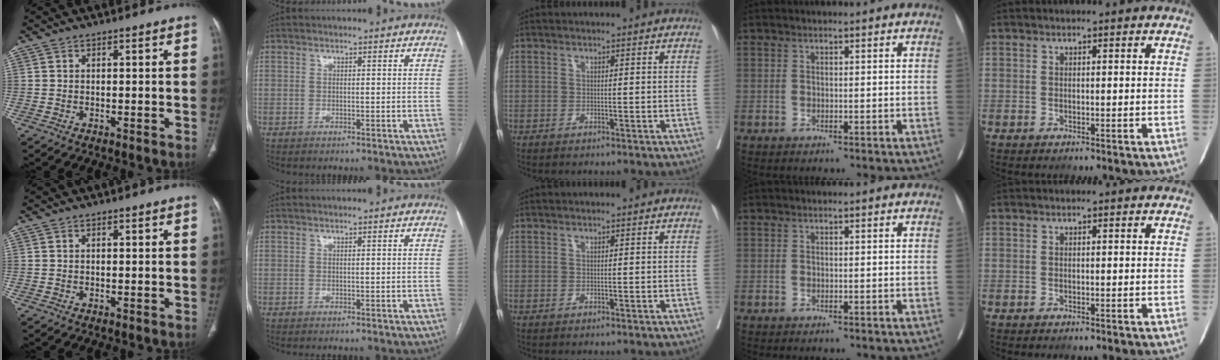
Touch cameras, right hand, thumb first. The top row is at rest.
{}